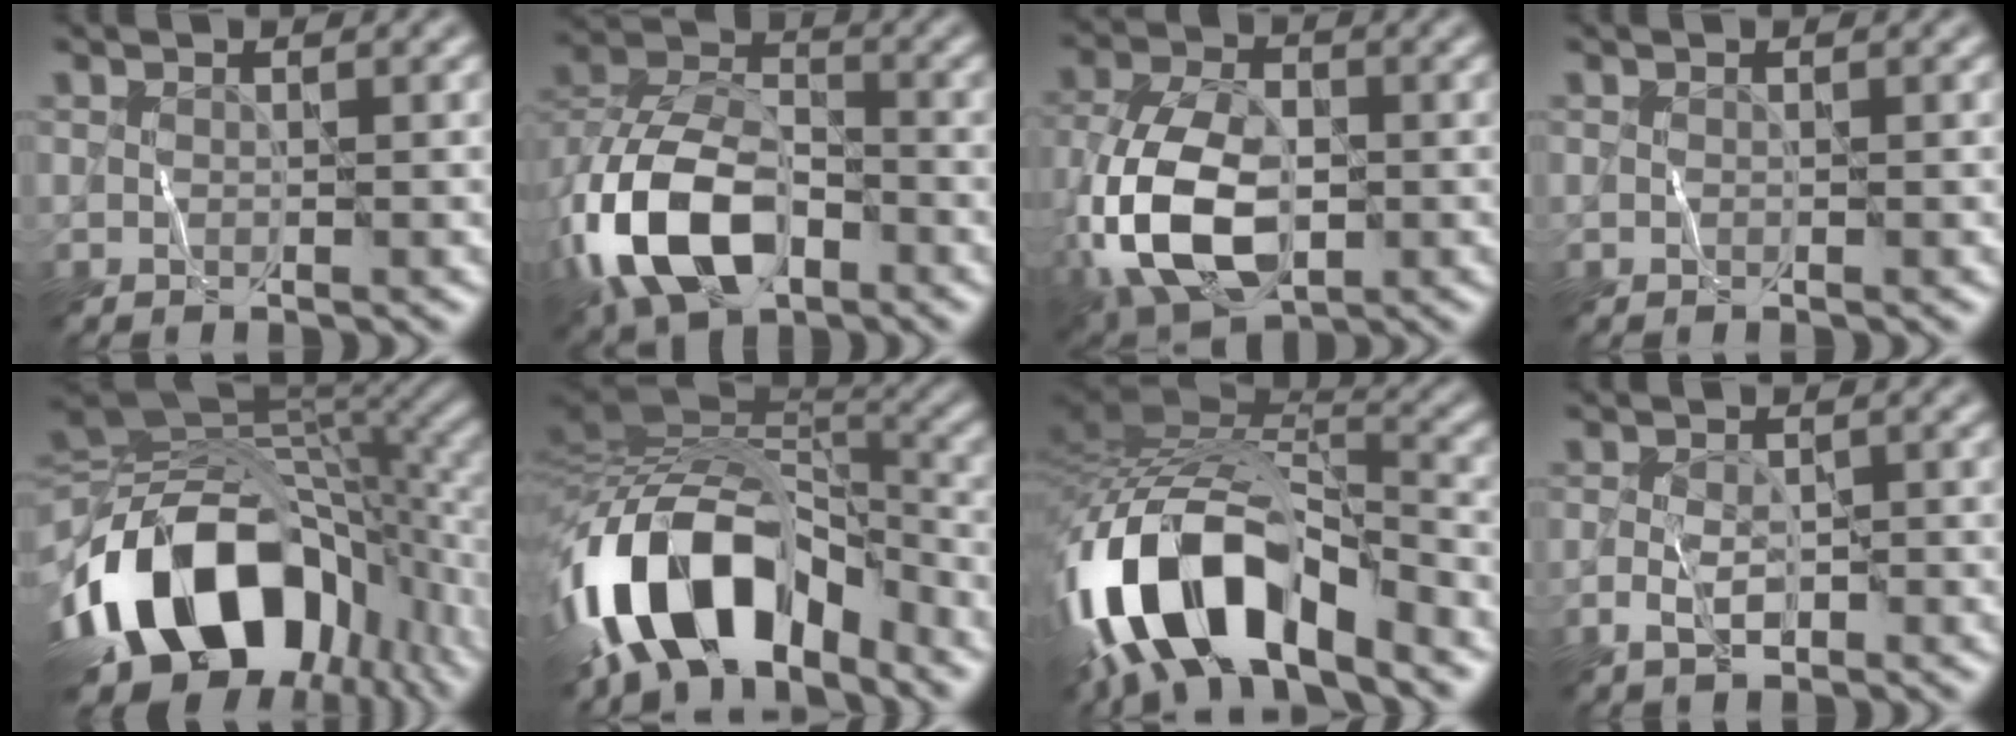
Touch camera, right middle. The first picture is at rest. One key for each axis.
{"total": 11.2, "fx": -4.6, "fy": 6.6, "fz": 7.7, "tx": -0.164, "ty": 0.004, "tz": -0.097}
{"total": 12.0, "fx": -3.4, "fy": 7.0, "fz": 9.1, "tx": -0.206, "ty": -0.015, "tz": -0.074}
{"total": 0.0}
{"total": 17.3, "fx": -6.5, "fy": 10.3, "fz": 12.2, "tx": -0.232, "ty": 0.008, "tz": -0.113}
{"total": 14.4, "fx": -6.6, "fy": 8.0, "fz": 10.0, "tx": -0.174, "ty": 0.021, "tz": -0.119}
{"total": 14.4, "fx": -7.5, "fy": 6.4, "fz": 10.5, "tx": -0.196, "ty": -0.002, "tz": -0.132}
{"total": 2.3, "fx": -1.1, "fy": 1.2, "fz": 1.6, "tx": -0.029, "ty": 0.004, "tz": -0.024}